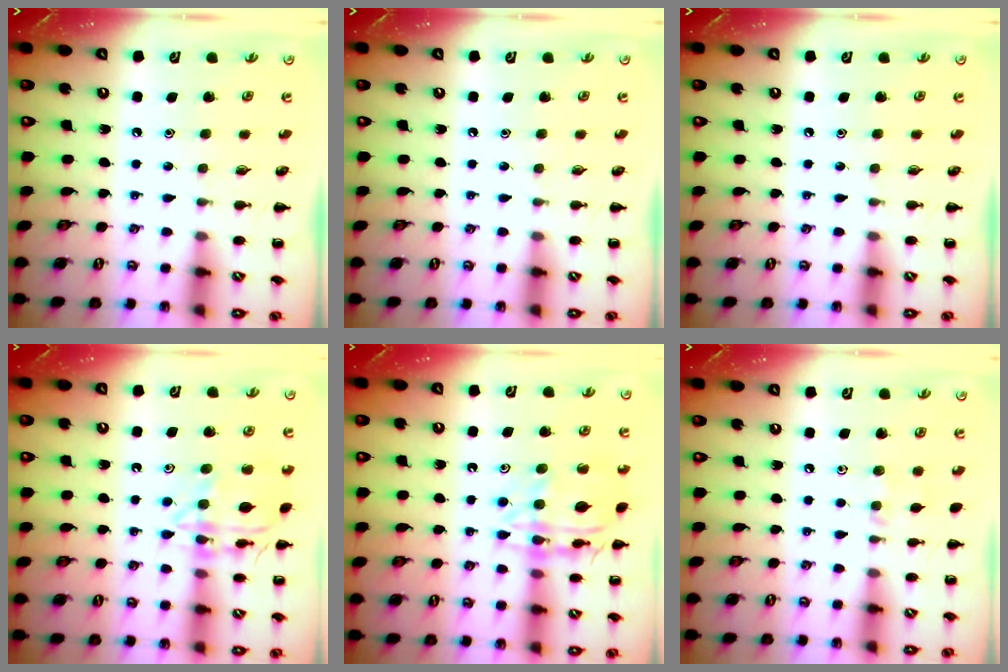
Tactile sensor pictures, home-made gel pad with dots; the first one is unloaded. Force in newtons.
{"total": 0.0}
{"total": 0.0}
{"total": 14.5, "press": 14.5, "slide": 0.2}
{"total": 14.3, "press": 14.2, "slide": 1.3}
{"total": 3.7, "press": 3.4, "slide": 1.4}